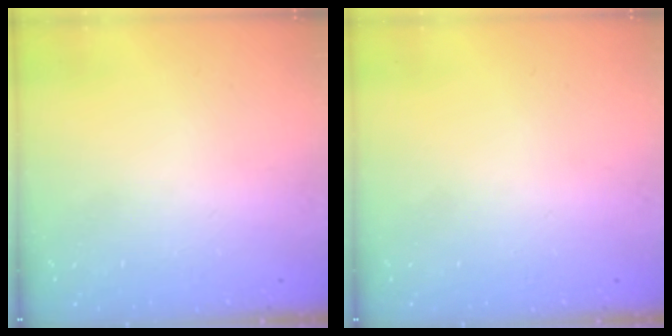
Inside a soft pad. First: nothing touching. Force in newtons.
{"total": 0.0}